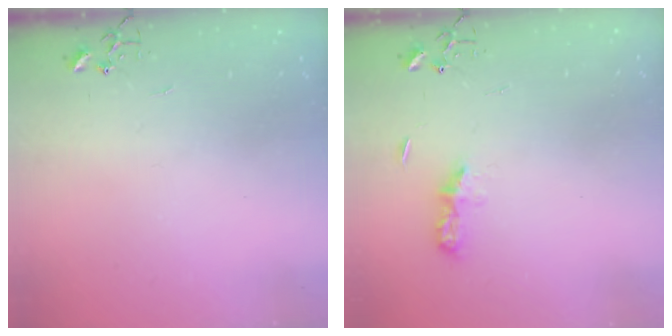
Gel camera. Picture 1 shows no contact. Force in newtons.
{"total": 5.6, "press": 5.6, "slide": 0.7}